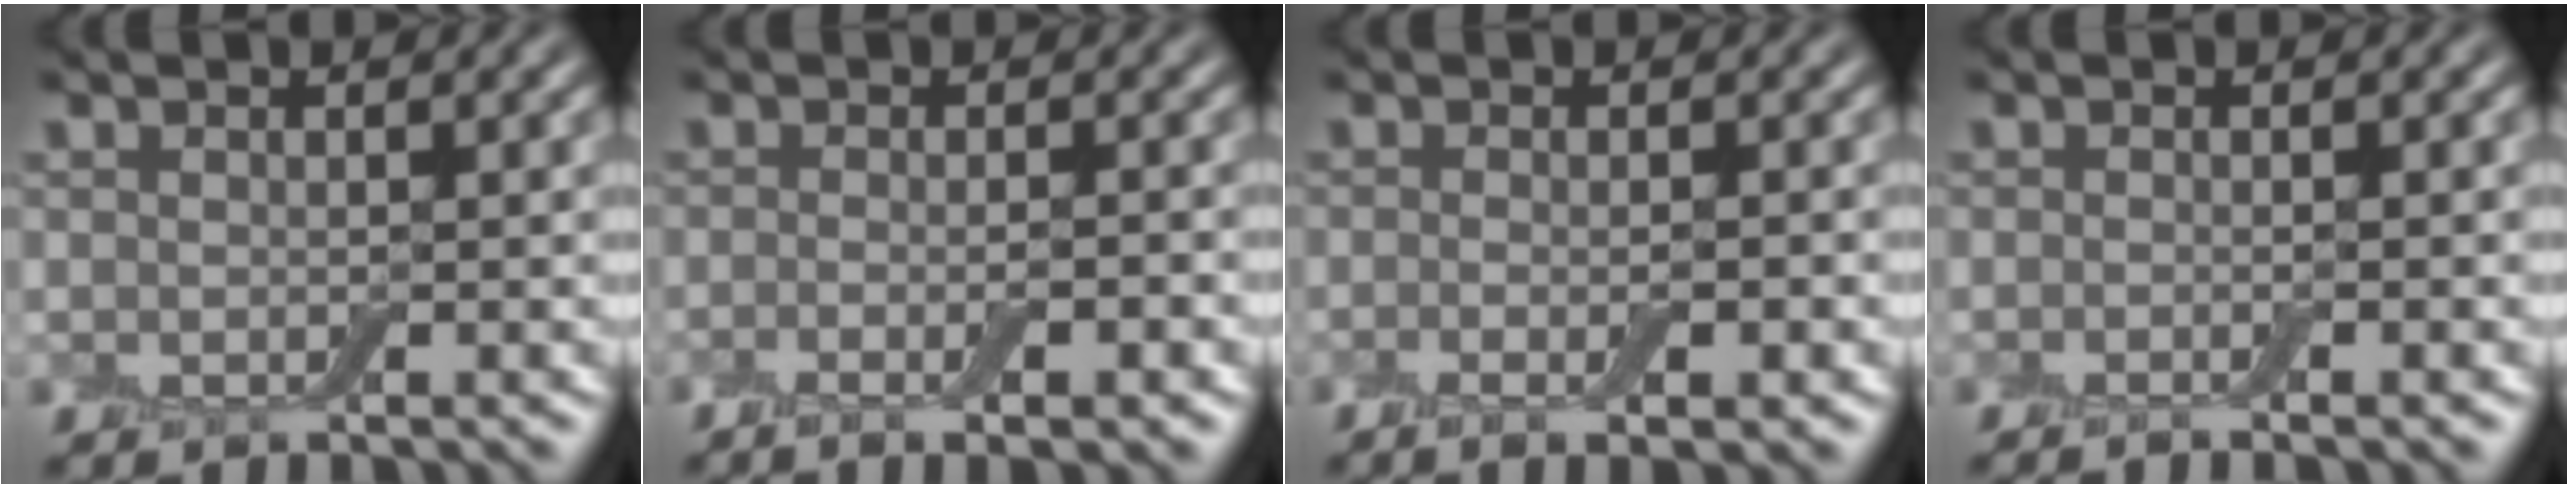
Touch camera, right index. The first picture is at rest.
{"total": 4.0, "force": [-1.5, 1.2, 3.5], "torque": [-0.037, 0.001, -0.025]}
{"total": 3.4, "force": [-0.9, 1.1, 3.1], "torque": [-0.036, -0.005, -0.011]}
{"total": 1.8, "force": [-0.9, 0.5, 1.5], "torque": [-0.004, -0.002, -0.016]}